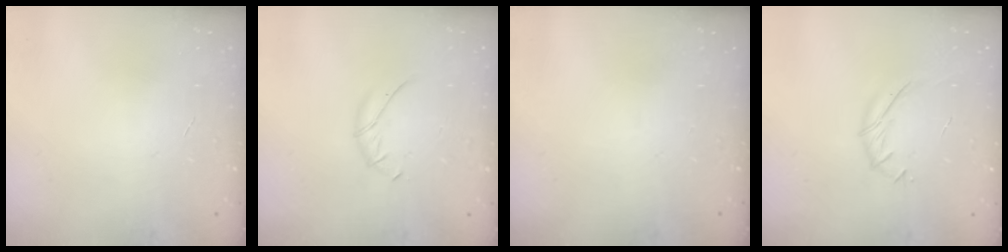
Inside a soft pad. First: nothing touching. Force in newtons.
{"total": 6.6, "press": 6.5, "slide": 1.2}
{"total": 0.0}
{"total": 5.5, "press": 5.3, "slide": 1.5}